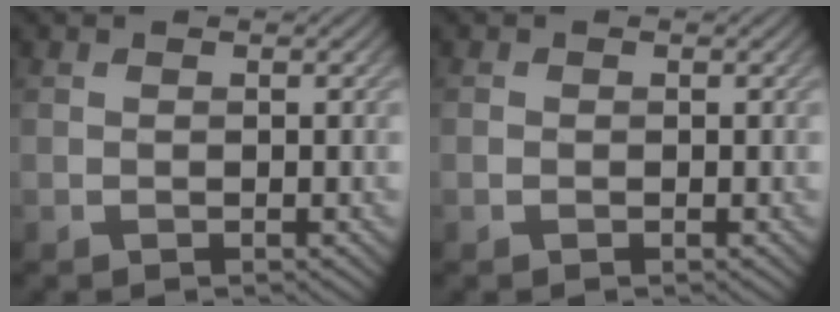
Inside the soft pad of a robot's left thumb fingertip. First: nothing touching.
{"total": 0.0}